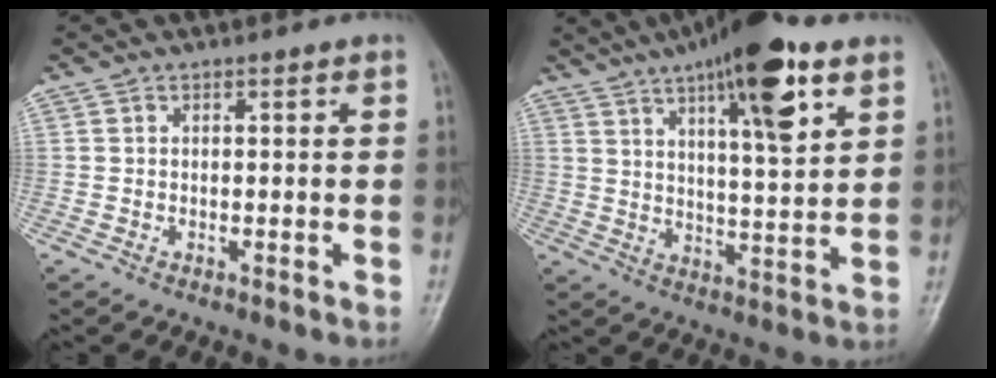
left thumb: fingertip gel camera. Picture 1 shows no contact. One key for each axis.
{"total": 17.3, "fx": 9.1, "fy": 4.6, "fz": 14.0, "tx": -0.199, "ty": -0.028, "tz": 0.142}